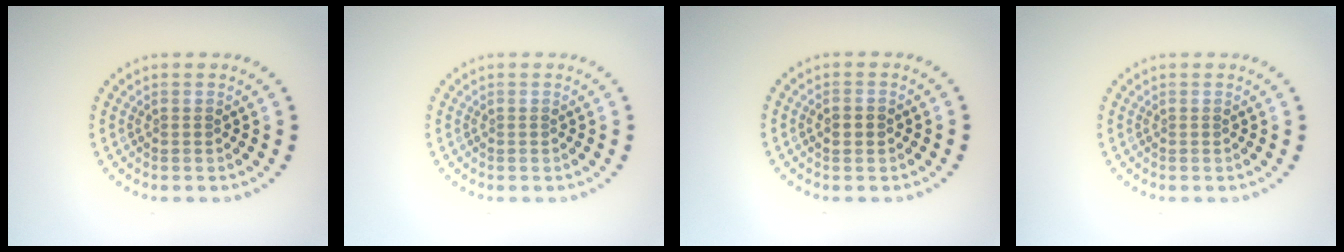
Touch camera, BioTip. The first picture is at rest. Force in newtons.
{"total": 0.0}
{"total": 2.0, "press": 2.0, "slide": 0.1}
{"total": 0.0}